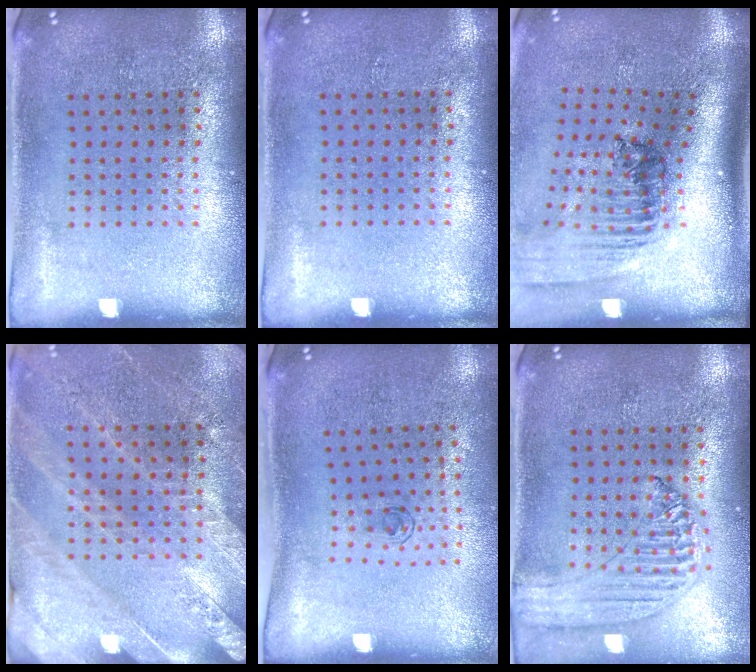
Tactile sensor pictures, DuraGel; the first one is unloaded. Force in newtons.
{"total": 0.0}
{"total": 2.3, "press": 1.6, "slide": 1.6}
{"total": 2.6, "press": 2.6, "slide": 0.4}
{"total": 0.7, "press": 0.2, "slide": 0.6}
{"total": 1.3, "press": 1.3, "slide": 0.1}